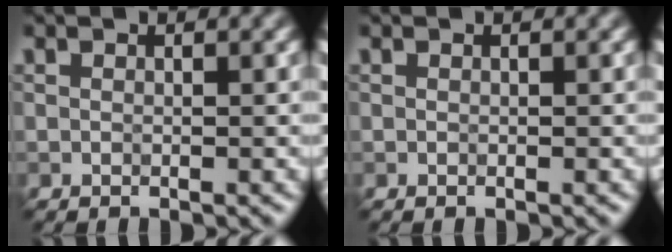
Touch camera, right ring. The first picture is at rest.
{"total": 0.0}